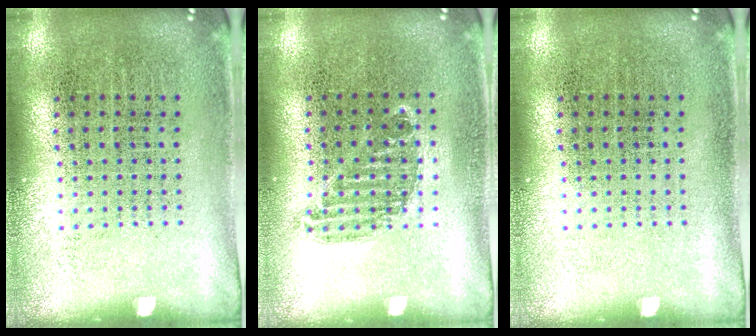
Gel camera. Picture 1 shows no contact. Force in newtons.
{"total": 0.8, "press": 0.7, "slide": 0.4}
{"total": 0.0}